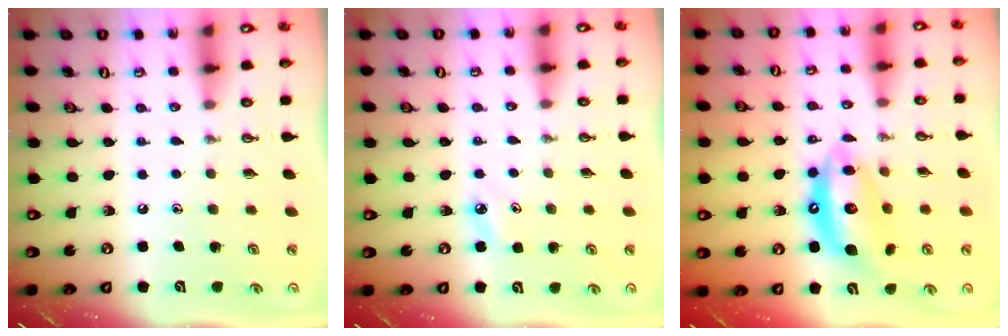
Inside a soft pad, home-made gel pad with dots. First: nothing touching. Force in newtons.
{"total": 4.8, "press": 4.8, "slide": 0.8}
{"total": 13.4, "press": 13.3, "slide": 1.5}